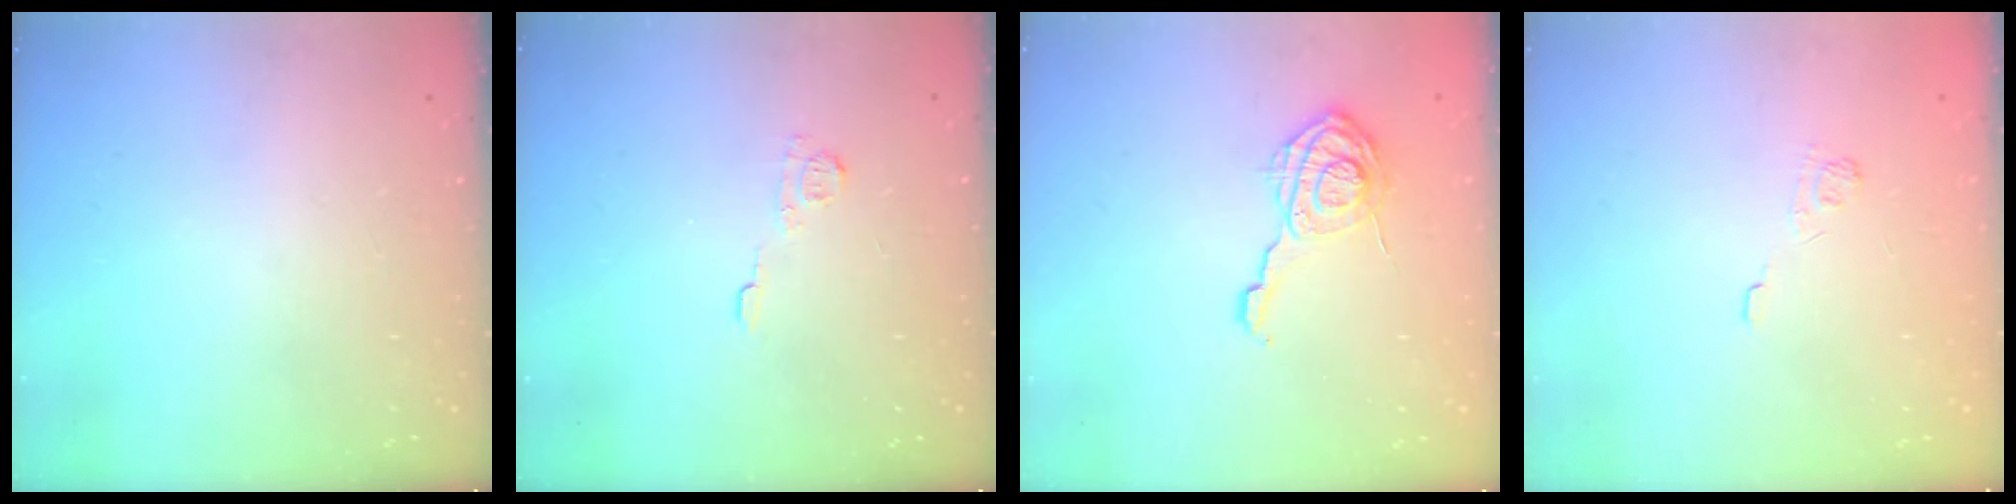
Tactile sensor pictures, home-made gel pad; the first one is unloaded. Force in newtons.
{"total": 5.5, "press": 5.5, "slide": 0.6}
{"total": 12.8, "press": 12.8, "slide": 0.5}
{"total": 2.3, "press": 1.9, "slide": 1.4}